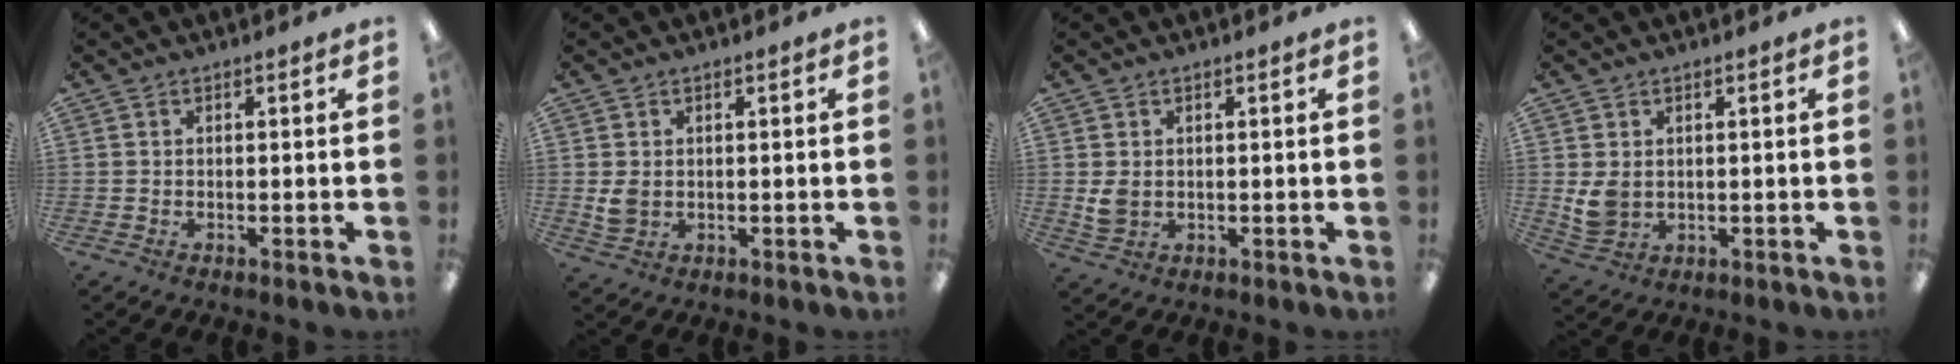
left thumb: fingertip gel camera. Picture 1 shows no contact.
{"total": 3.2, "force": [0.6, 2.4, 2.0], "torque": [-0.023, -0.002, 0.008]}
{"total": 3.3, "force": [0.6, 2.5, 2.1], "torque": [-0.040, -0.002, 0.009]}
{"total": 4.8, "force": [1.1, 3.6, 3.0], "torque": [-0.062, -0.002, 0.022]}